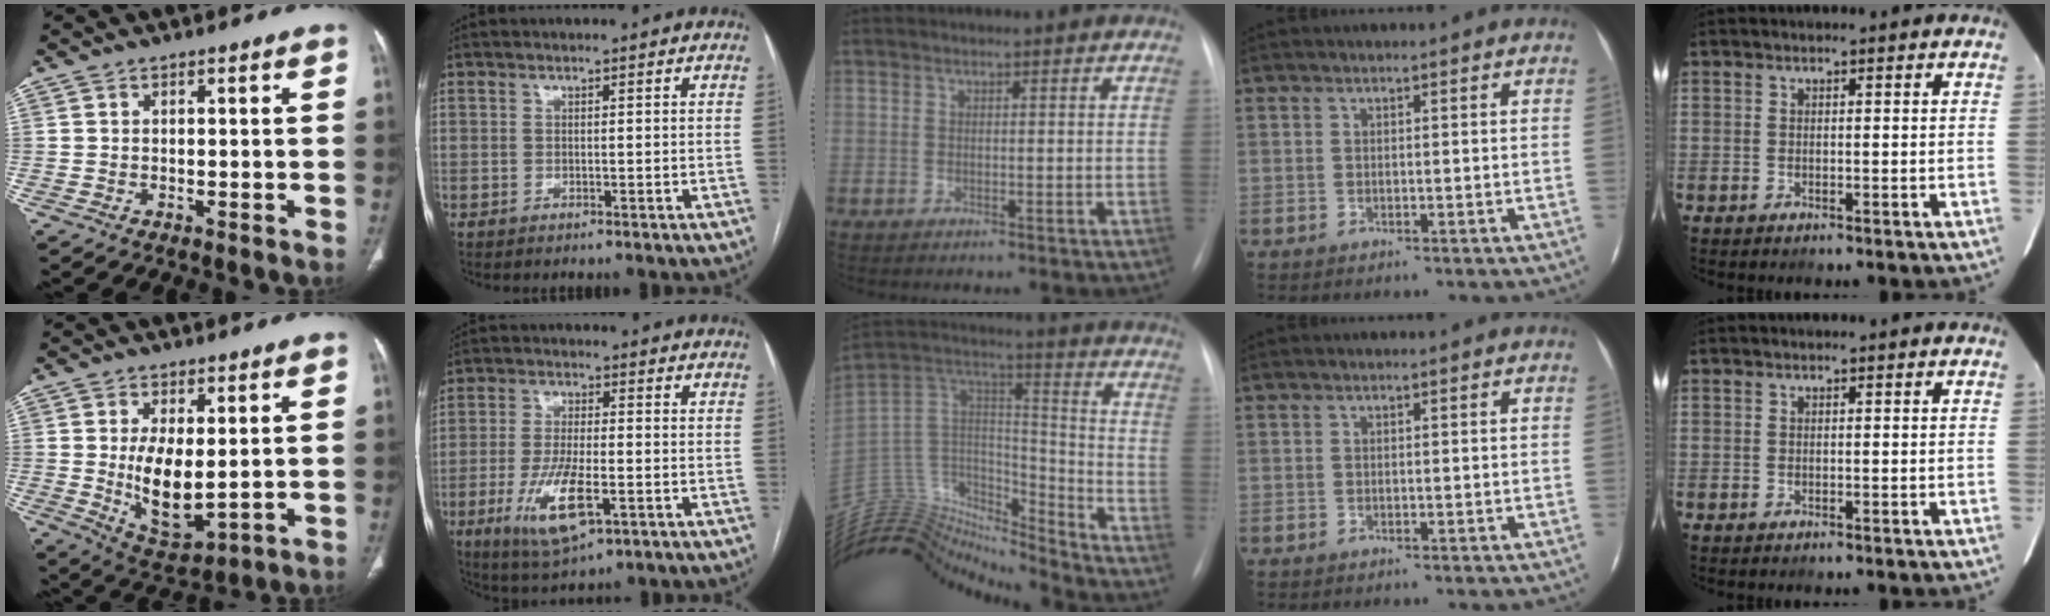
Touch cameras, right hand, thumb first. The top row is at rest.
{"thumb": {"total": 10.4, "force": [0.2, 4.9, 9.1], "torque": [-0.150, -0.025, 0.022]}, "index": {"total": 10.2, "force": [-3.8, 3.1, 9.0], "torque": [-0.181, -0.016, -0.061]}, "middle": {"total": 19.7, "force": [-19.3, 2.8, 2.7], "torque": [-0.056, 0.069, -0.333]}}